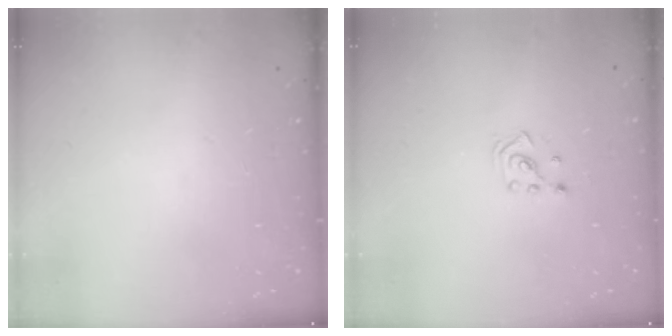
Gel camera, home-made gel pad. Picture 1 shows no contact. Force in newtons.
{"total": 2.1, "press": 2.1, "slide": 0.3}